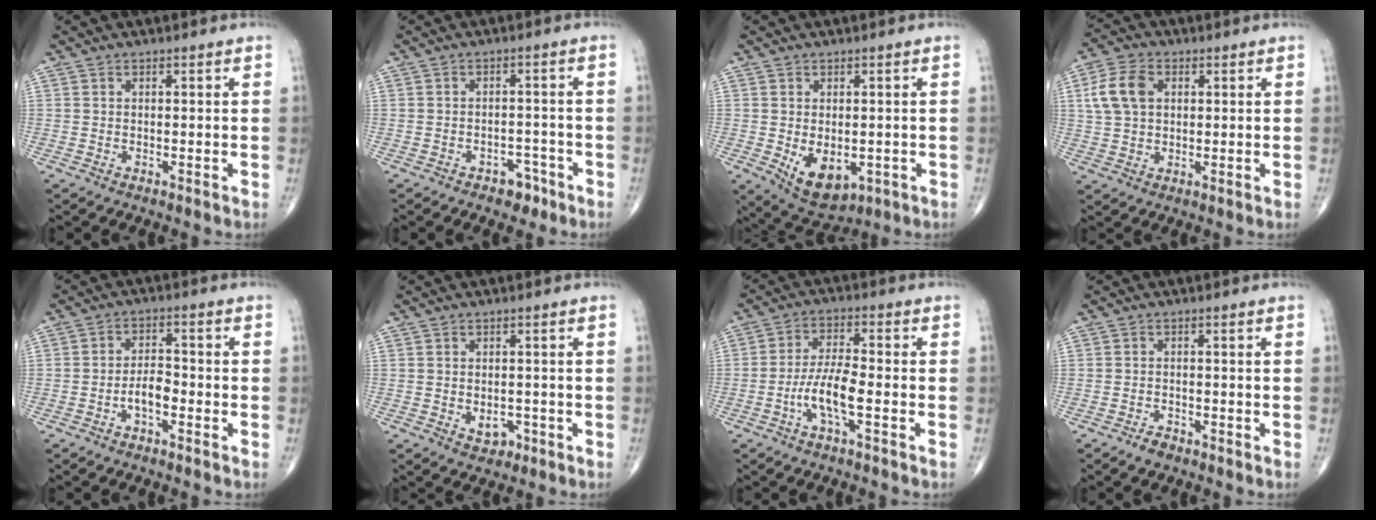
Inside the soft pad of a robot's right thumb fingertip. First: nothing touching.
{"total": 4.0, "force": [-2.6, 2.5, 1.7], "torque": [-0.007, 0.023, -0.032]}
{"total": 8.5, "force": [-1.8, 5.2, 6.5], "torque": [-0.086, -0.012, -0.010]}
{"total": 8.3, "force": [2.0, 5.7, 5.7], "torque": [-0.110, 0.009, 0.036]}
{"total": 4.5, "force": [-2.0, 2.2, 3.4], "torque": [-0.052, 0.023, -0.039]}
{"total": 3.3, "force": [-1.1, 2.4, 2.0], "torque": [-0.013, 0.005, -0.010]}
{"total": 7.5, "force": [-2.7, 1.9, 6.7], "torque": [-0.140, 0.022, -0.053]}
{"total": 2.0, "force": [-1.6, 1.0, 0.7], "torque": [-0.016, 0.006, -0.025]}